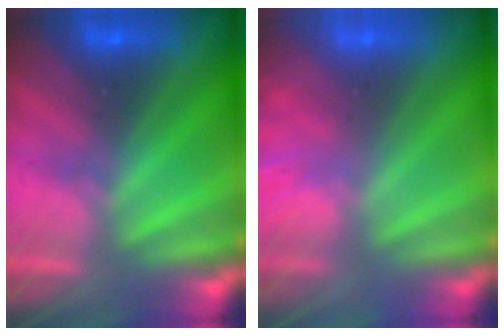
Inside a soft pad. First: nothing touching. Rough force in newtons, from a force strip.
{"total": 6.8}